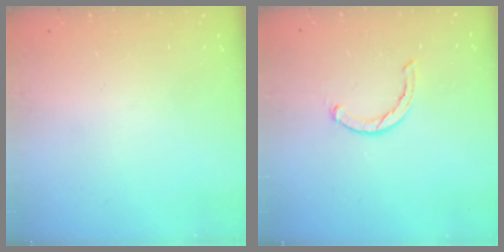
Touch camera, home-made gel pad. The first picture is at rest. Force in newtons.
{"total": 2.3, "press": 2.2, "slide": 0.5}